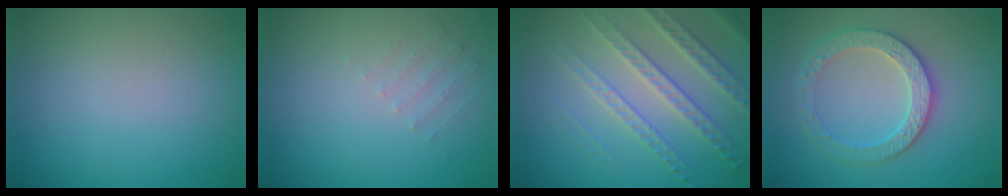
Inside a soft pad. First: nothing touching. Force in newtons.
{"total": 0.6, "press": 0.5, "slide": 0.4}
{"total": 4.7, "press": 4.0, "slide": 2.5}
{"total": 3.6, "press": 3.5, "slide": 0.9}